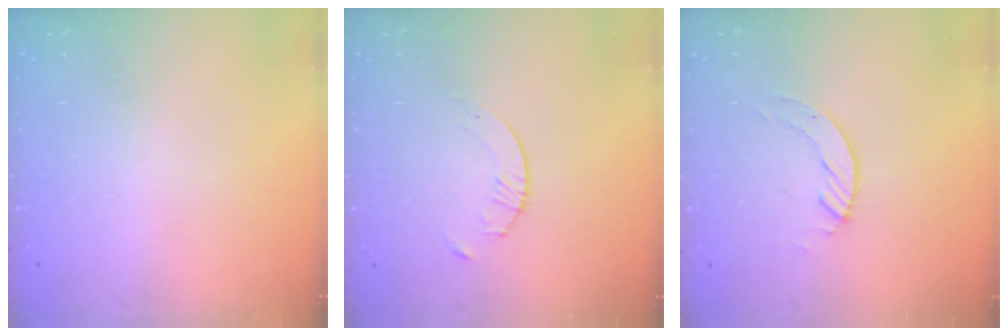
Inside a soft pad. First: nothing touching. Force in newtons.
{"total": 2.1, "press": 2.1, "slide": 0.3}
{"total": 4.1, "press": 4.1, "slide": 0.3}